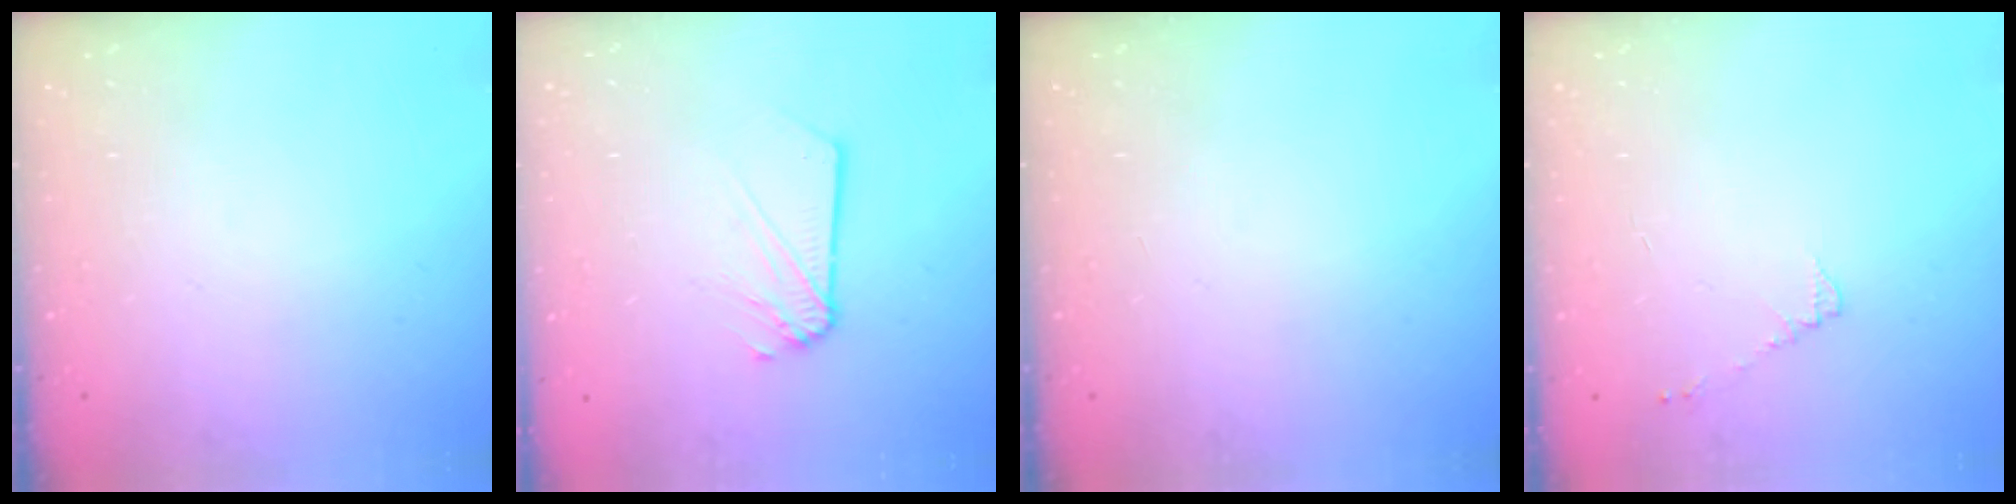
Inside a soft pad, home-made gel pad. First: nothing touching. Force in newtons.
{"total": 3.7, "press": 3.6, "slide": 0.6}
{"total": 0.0}
{"total": 4.3, "press": 4.3, "slide": 0.6}